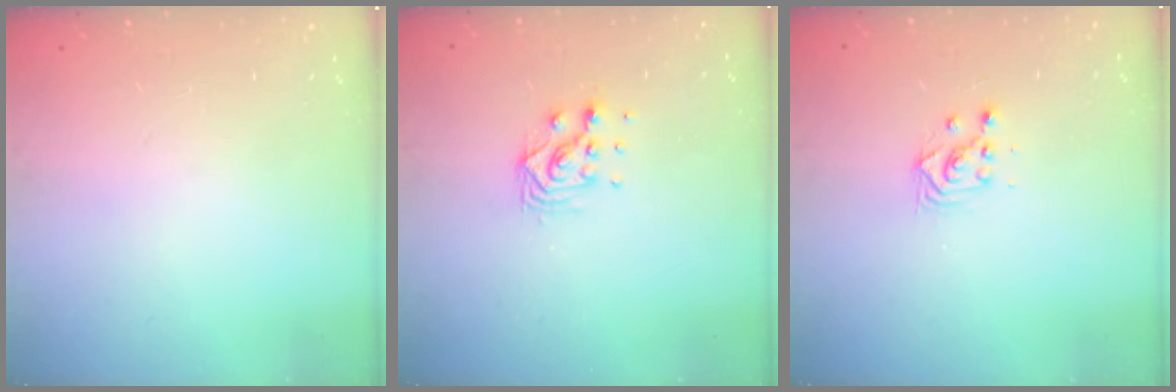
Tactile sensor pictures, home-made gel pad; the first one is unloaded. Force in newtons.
{"total": 7.6, "press": 7.5, "slide": 0.5}
{"total": 2.8, "press": 2.8, "slide": 0.2}